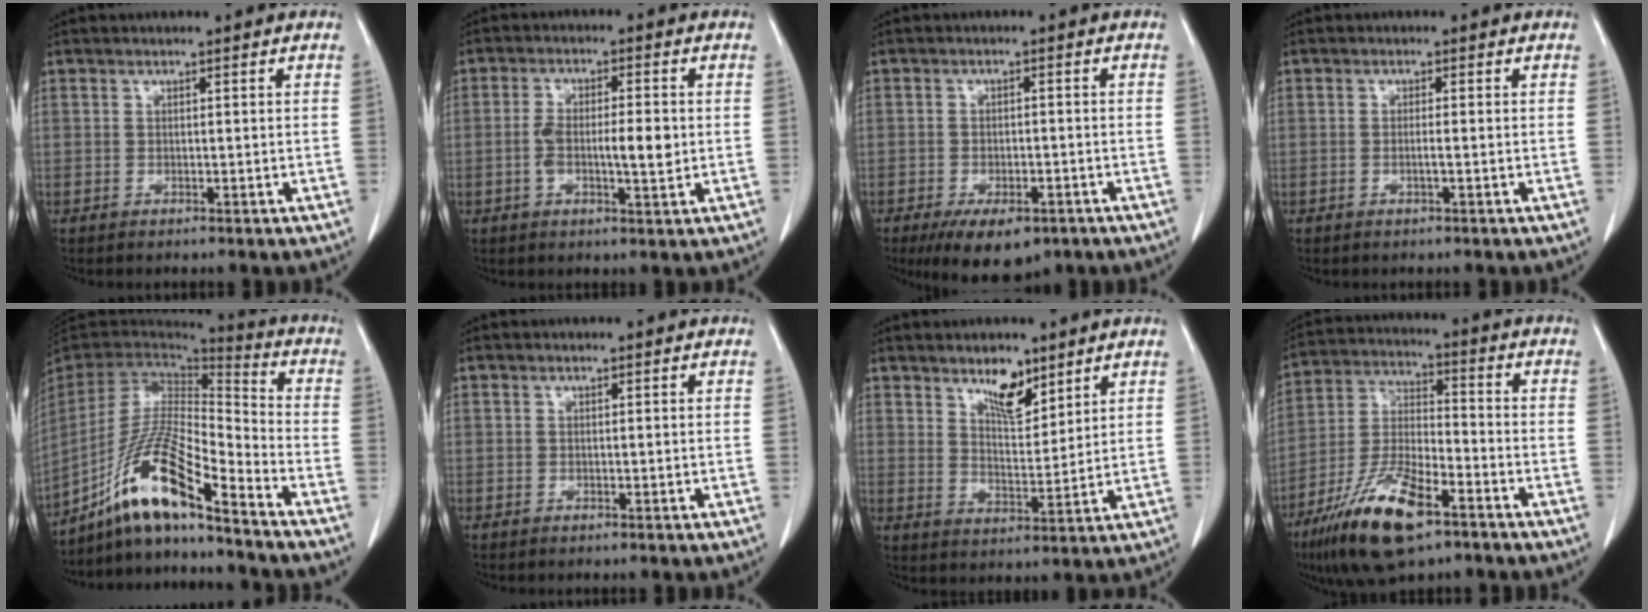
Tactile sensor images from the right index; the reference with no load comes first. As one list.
[{"total": 6.6, "force": [-0.5, 1.7, 6.4], "torque": [-0.112, 0.007, -0.007]}, {"total": 9.1, "force": [-6.1, 3.8, 5.6], "torque": [-0.083, -0.008, -0.089]}, {"total": 1.1, "force": [-0.2, -0.1, 1.0], "torque": [-0.018, 0.000, -0.003]}, {"total": 14.4, "force": [-10.1, 0.9, 10.2], "torque": [-0.202, -0.001, -0.190]}, {"total": 0.0}, {"total": 6.1, "force": [4.4, 2.2, 3.6], "torque": [-0.064, -0.006, 0.080]}, {"total": 15.1, "force": [-9.0, 4.3, 11.4], "torque": [-0.231, -0.017, -0.161]}]